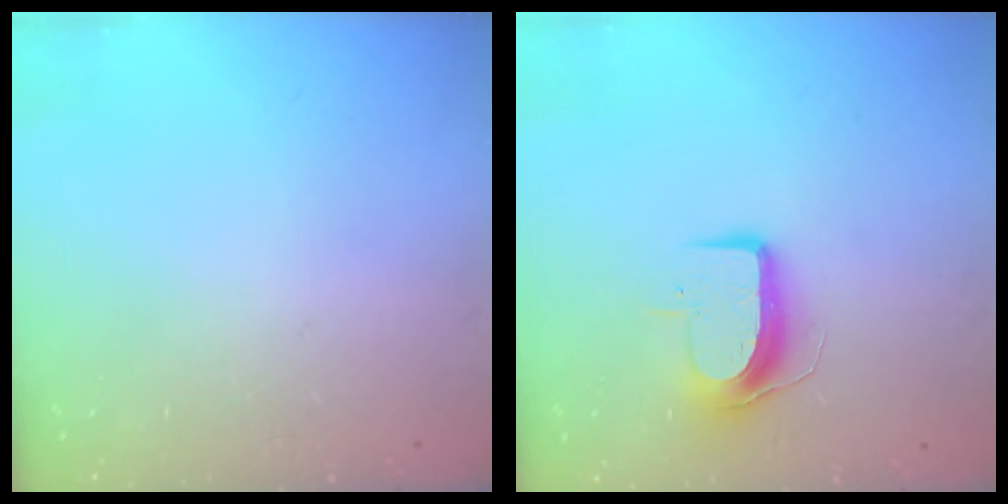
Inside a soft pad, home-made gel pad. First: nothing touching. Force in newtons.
{"total": 9.0, "press": 9.0, "slide": 0.6}